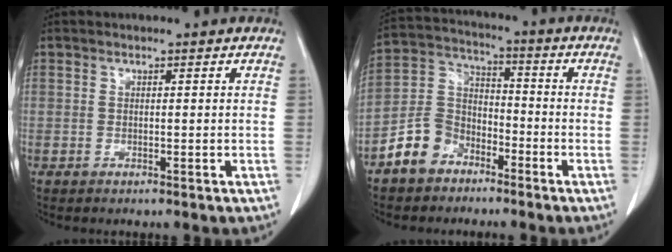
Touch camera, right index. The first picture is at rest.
{"total": 8.3, "force": [-5.2, 5.9, 2.5], "torque": [-0.063, 0.019, -0.104]}